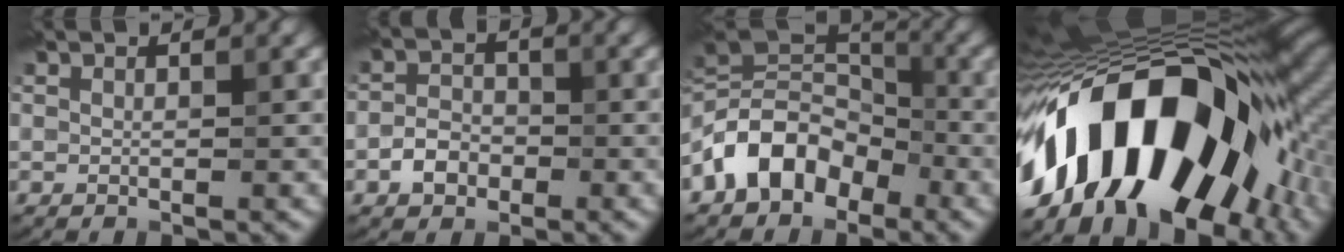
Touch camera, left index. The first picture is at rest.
{"total": 2.4, "force": [-1.6, 1.6, 0.9], "torque": [-0.009, 0.008, -0.031]}
{"total": 7.8, "force": [-4.4, 4.9, 4.2], "torque": [-0.061, 0.012, -0.095]}
{"total": 17.9, "force": [-5.2, 9.6, 14.1], "torque": [-0.214, 0.022, -0.103]}